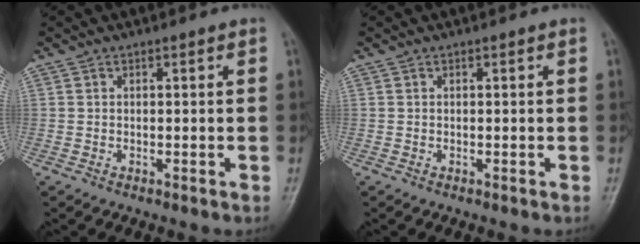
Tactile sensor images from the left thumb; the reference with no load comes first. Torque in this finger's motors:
{"motor_torque": [0.00, 0.00, -0.01, -0.01, 0.00]}